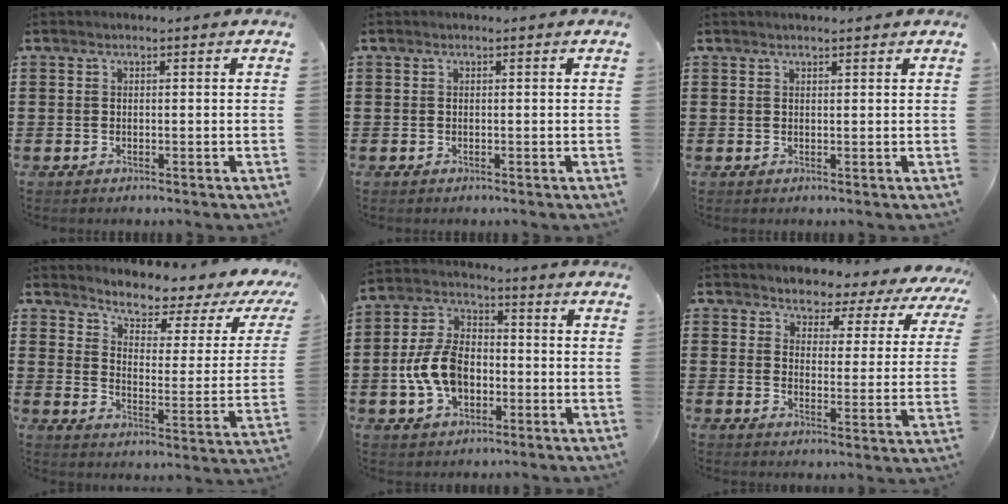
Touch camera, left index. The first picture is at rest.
{"total": 0.0}
{"total": 0.9, "force": [0.8, 0.0, 0.4], "torque": [-0.009, -0.001, 0.015]}
{"total": 4.0, "force": [3.5, 0.9, 1.7], "torque": [-0.050, -0.034, 0.047]}
{"total": 9.4, "force": [-2.1, 6.1, 6.9], "torque": [-0.170, 0.006, -0.045]}
{"total": 3.8, "force": [3.6, 1.3, -0.1], "torque": [-0.027, -0.026, 0.057]}